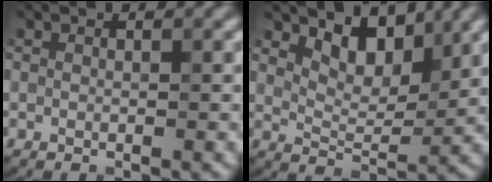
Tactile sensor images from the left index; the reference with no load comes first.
{"total": 4.4, "force": [2.9, 2.1, 2.5], "torque": [-0.048, -0.011, 0.039]}